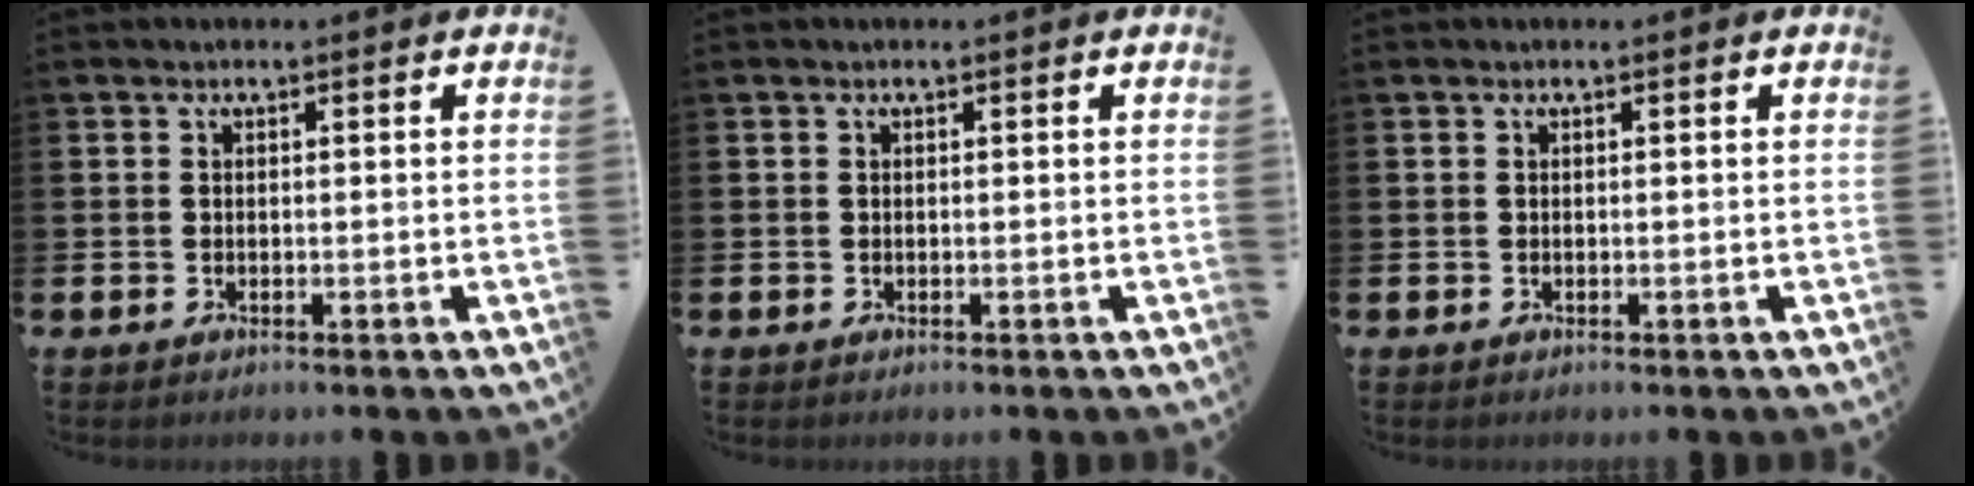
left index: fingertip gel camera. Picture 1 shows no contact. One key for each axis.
{"total": 0.0}
{"total": 0.0}